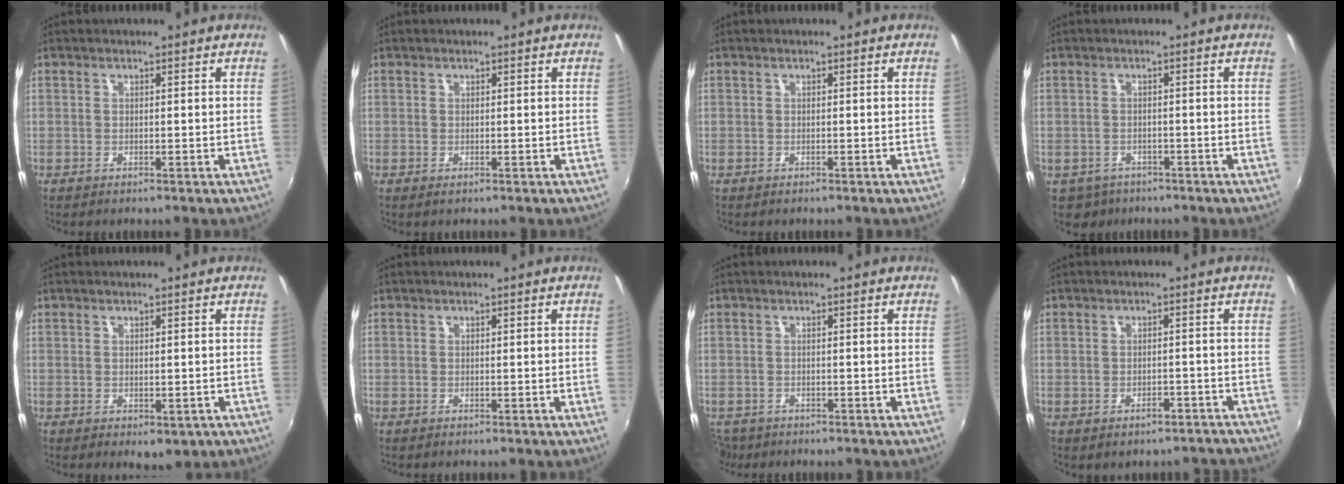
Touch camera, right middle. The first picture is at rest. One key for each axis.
{"total": 0.0}
{"total": 0.0}
{"total": 4.2, "fx": -2.5, "fy": 3.2, "fz": 1.0, "tx": -0.030, "ty": -0.007, "tz": -0.034}
{"total": 2.7, "fx": -0.7, "fy": 1.8, "fz": 1.9, "tx": -0.028, "ty": -0.010, "tz": -0.006}
{"total": 0.5, "fx": 0.1, "fy": -0.3, "fz": 0.4, "tx": -0.003, "ty": -0.001, "tz": 0.001}
{"total": 4.4, "fx": -3.2, "fy": 2.7, "fz": 1.5, "tx": -0.045, "ty": -0.014, "tz": -0.056}
{"total": 6.2, "fx": -5.2, "fy": 2.7, "fz": 1.8, "tx": -0.025, "ty": 0.010, "tz": -0.050}